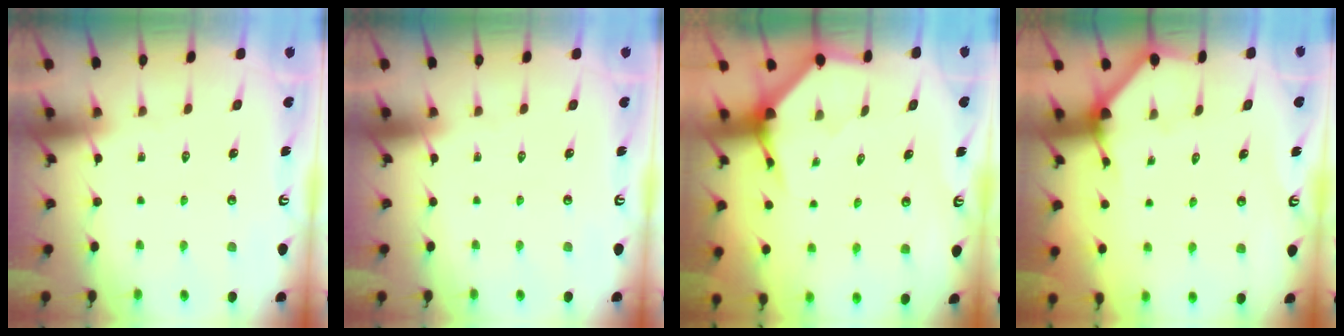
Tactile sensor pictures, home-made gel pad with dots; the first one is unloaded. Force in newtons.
{"total": 0.0}
{"total": 3.8, "press": 3.8, "slide": 0.1}
{"total": 2.3, "press": 2.3, "slide": 0.2}